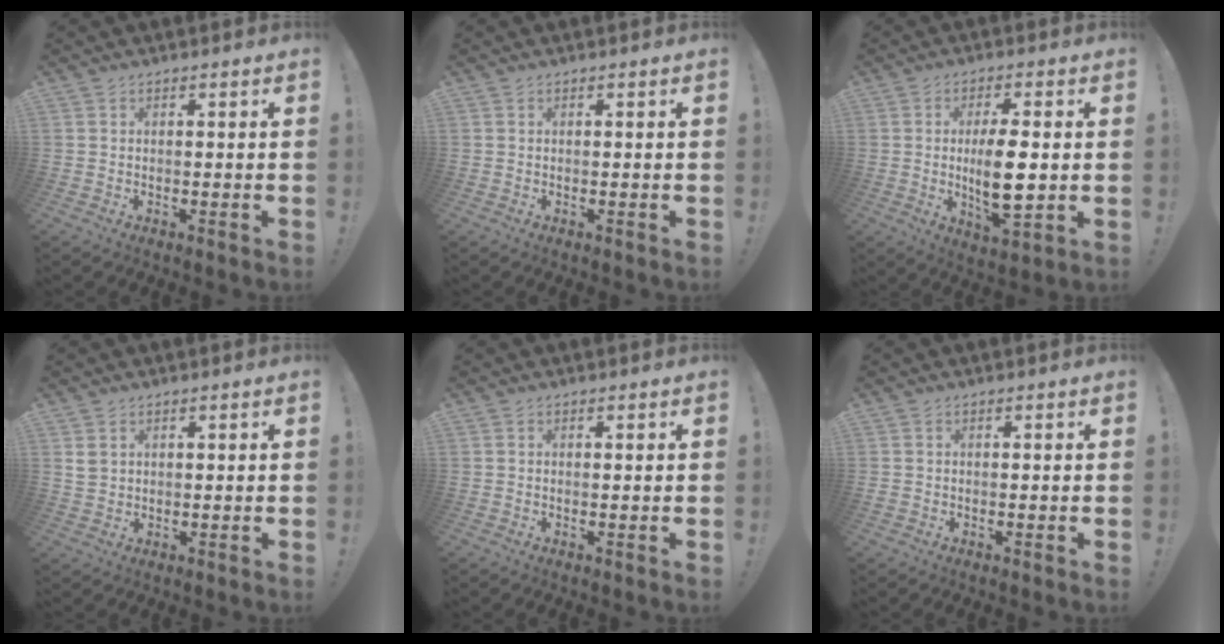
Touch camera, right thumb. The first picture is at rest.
{"total": 0.0}
{"total": 11.6, "force": [-0.4, 3.8, 11.0], "torque": [-0.201, -0.014, -0.013]}
{"total": 2.8, "force": [1.5, 2.0, 1.2], "torque": [-0.011, -0.006, 0.026]}
{"total": 0.0}
{"total": 0.7, "force": [-0.3, 0.6, 0.2], "torque": [-0.003, 0.002, -0.004]}